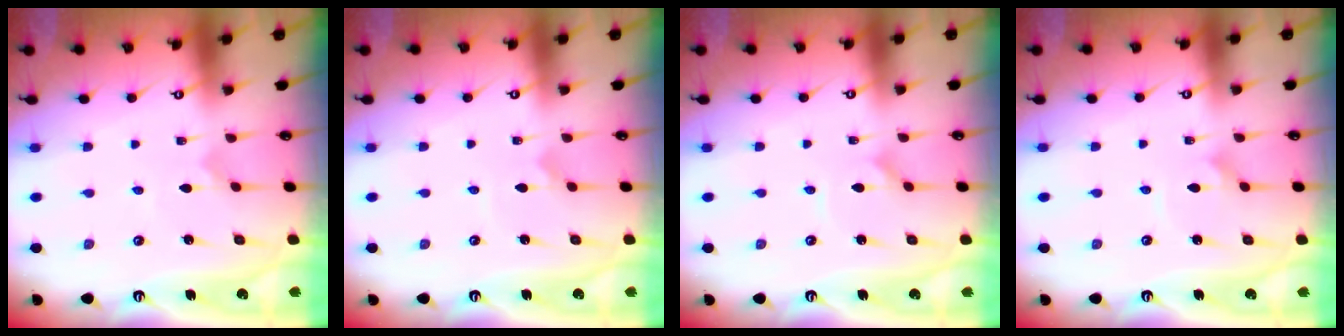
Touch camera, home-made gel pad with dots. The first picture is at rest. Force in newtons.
{"total": 1.7, "press": 1.7, "slide": 0.2}
{"total": 1.0, "press": 1.0, "slide": 0.0}
{"total": 1.8, "press": 1.8, "slide": 0.1}